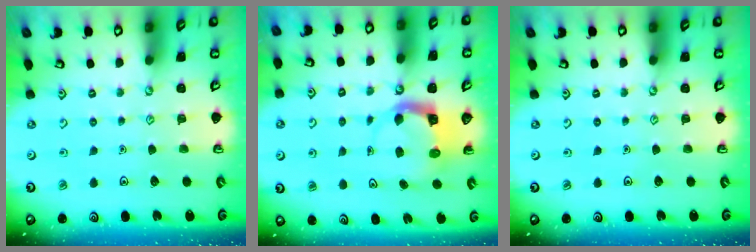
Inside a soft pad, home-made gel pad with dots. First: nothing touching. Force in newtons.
{"total": 4.0, "press": 4.0, "slide": 0.3}
{"total": 0.0}